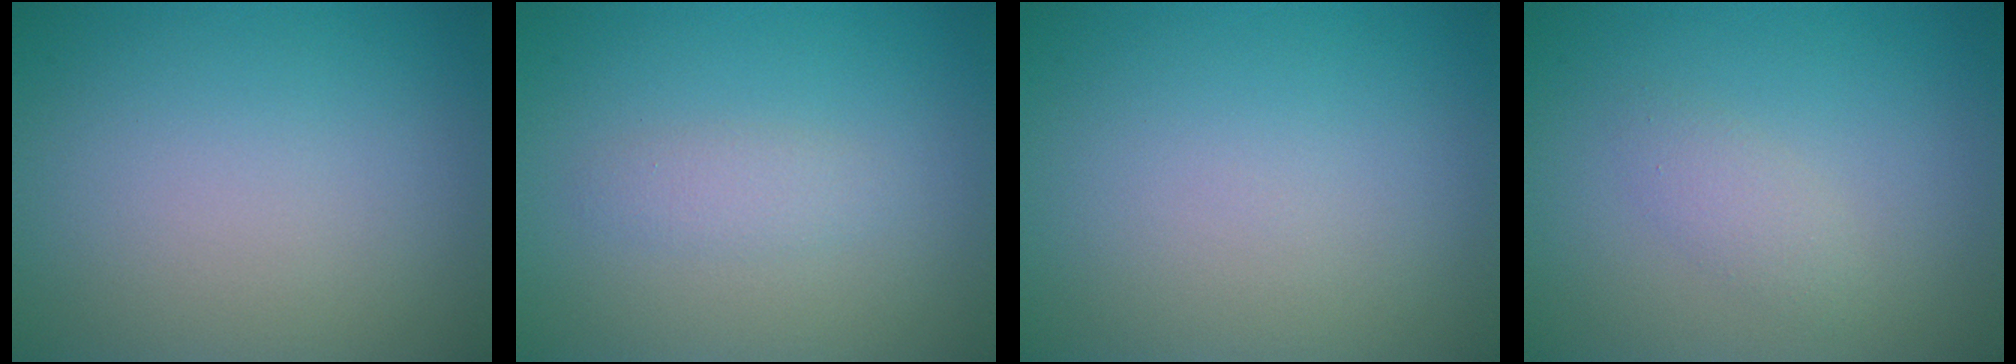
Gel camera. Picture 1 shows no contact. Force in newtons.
{"total": 1.3, "press": 1.3, "slide": 0.0}
{"total": 0.0}
{"total": 1.4, "press": 1.4, "slide": 0.1}